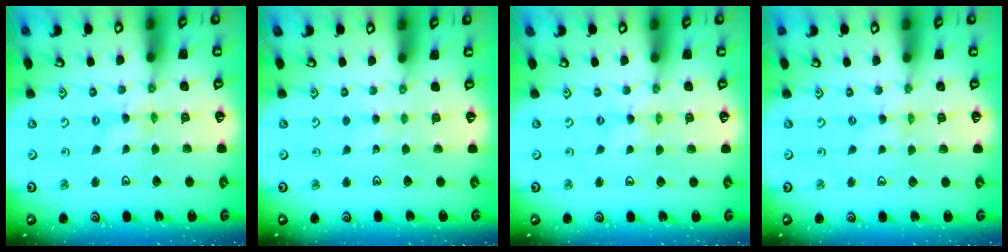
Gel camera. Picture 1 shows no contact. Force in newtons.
{"total": 2.5, "press": 2.5, "slide": 0.4}
{"total": 0.0}
{"total": 0.0}